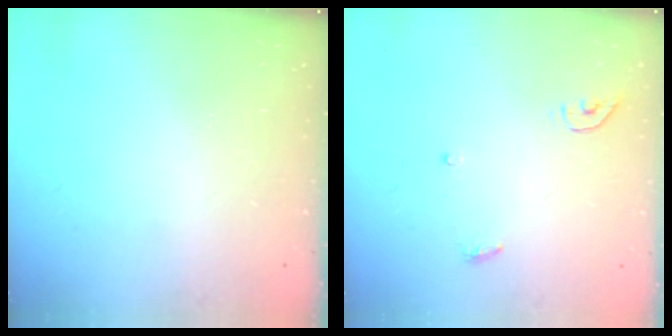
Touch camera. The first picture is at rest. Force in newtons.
{"total": 3.9, "press": 3.8, "slide": 0.3}